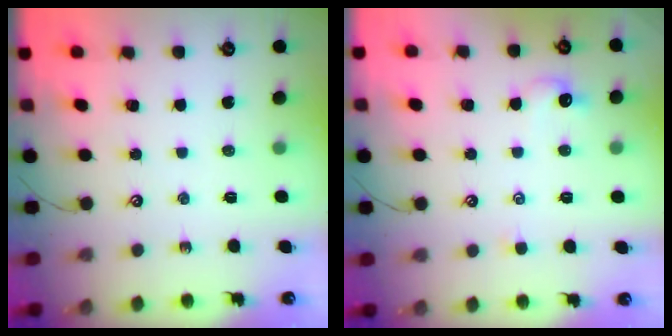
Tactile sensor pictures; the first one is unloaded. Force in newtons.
{"total": 0.5, "press": 0.2, "slide": 0.5}